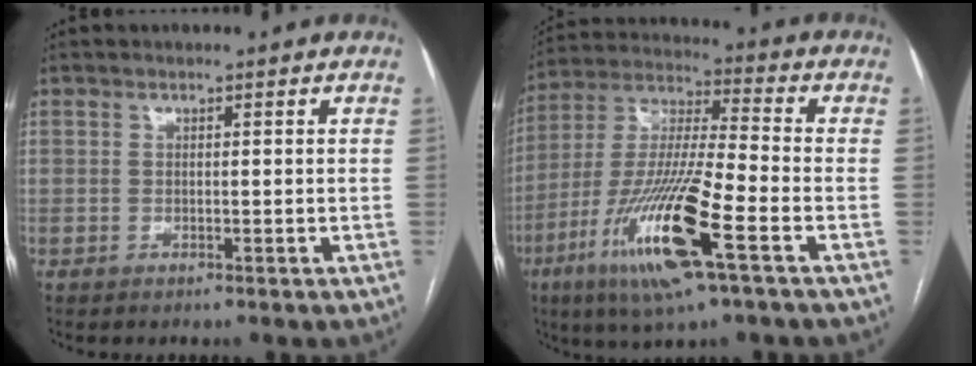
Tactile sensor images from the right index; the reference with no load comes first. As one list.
[{"total": 18.3, "force": [-7.9, 1.4, 16.4], "torque": [-0.350, -0.029, -0.147]}]